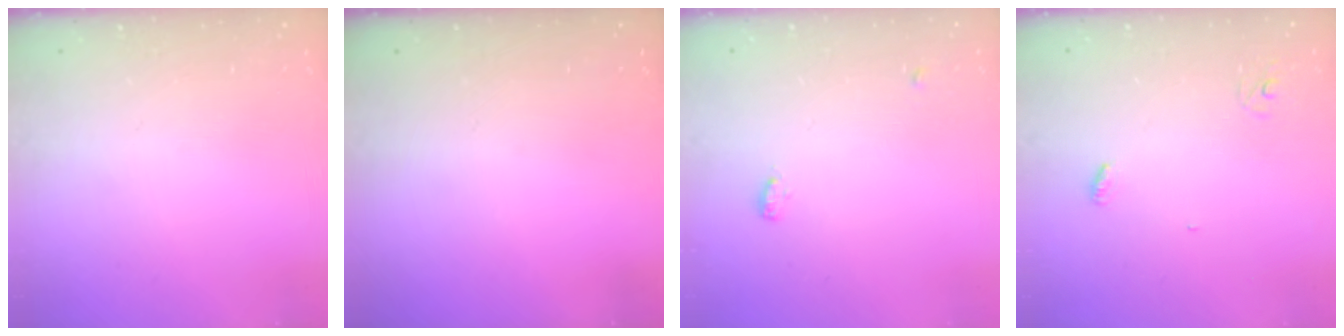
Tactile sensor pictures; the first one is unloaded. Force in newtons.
{"total": 0.0}
{"total": 7.9, "press": 4.2, "slide": 6.7}
{"total": 3.2, "press": 3.2, "slide": 0.3}